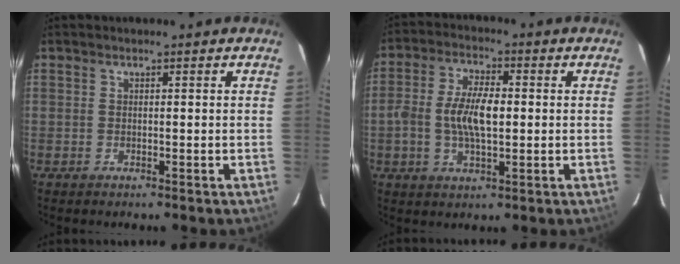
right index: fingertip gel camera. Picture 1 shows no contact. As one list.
[{"total": 8.6, "force": [-0.5, 3.6, 7.8], "torque": [-0.153, 0.008, -0.010]}]